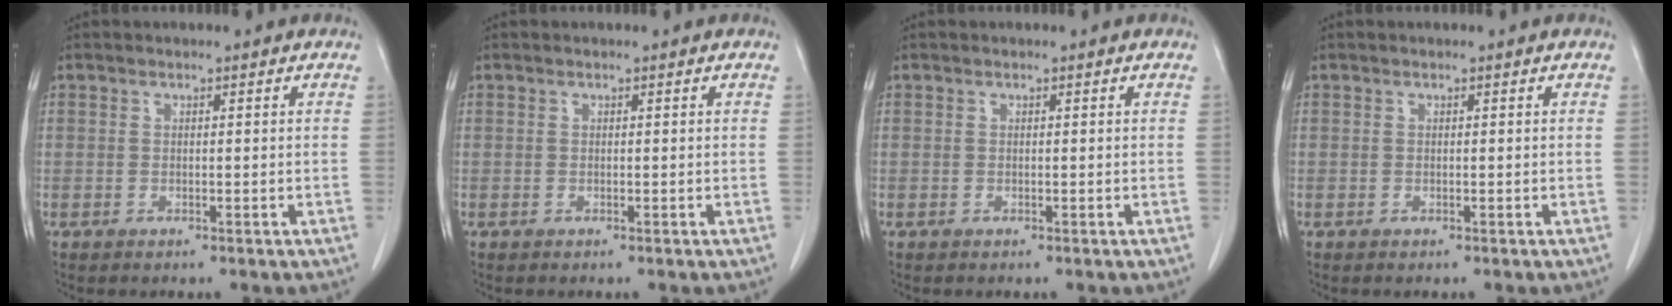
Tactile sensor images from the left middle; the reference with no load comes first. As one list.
[{"total": 0.0}, {"total": 0.0}, {"total": 0.0}]